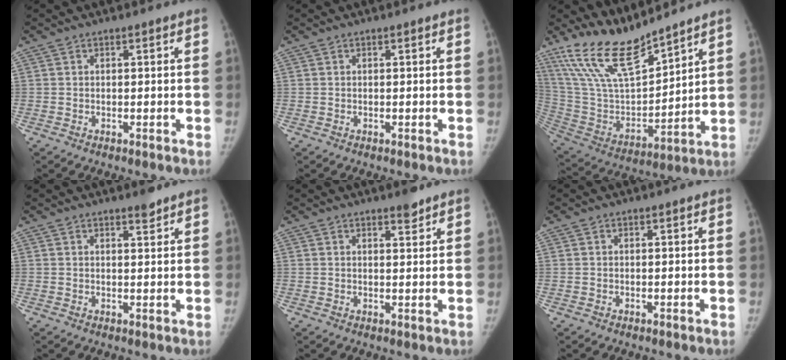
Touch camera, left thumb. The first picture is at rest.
{"total": 0.0}
{"total": 16.1, "force": [13.5, 3.9, 7.9], "torque": [-0.131, -0.074, 0.272]}
{"total": 2.0, "force": [1.7, 0.4, 1.0], "torque": [-0.010, -0.013, 0.026]}
{"total": 2.5, "force": [2.0, 0.7, 1.3], "torque": [-0.013, -0.015, 0.030]}
{"total": 0.0}